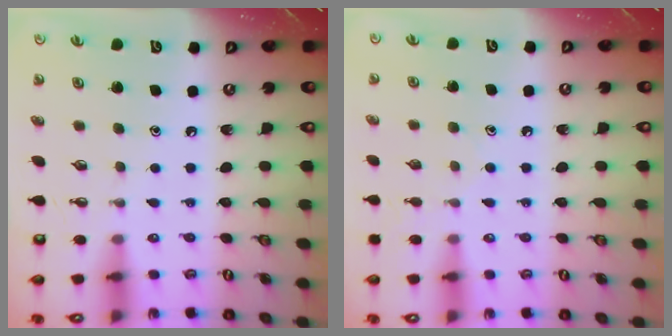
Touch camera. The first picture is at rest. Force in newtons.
{"total": 6.6, "press": 6.5, "slide": 0.6}